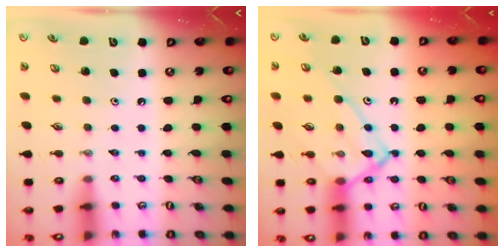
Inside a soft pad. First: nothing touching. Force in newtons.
{"total": 14.0, "press": 13.9, "slide": 1.7}